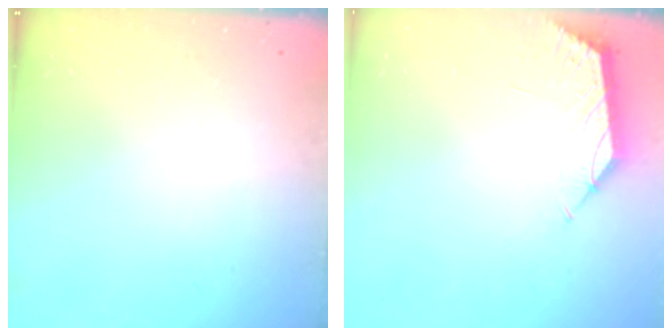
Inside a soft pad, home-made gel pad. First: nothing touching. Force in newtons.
{"total": 0.7, "press": 0.5, "slide": 0.5}